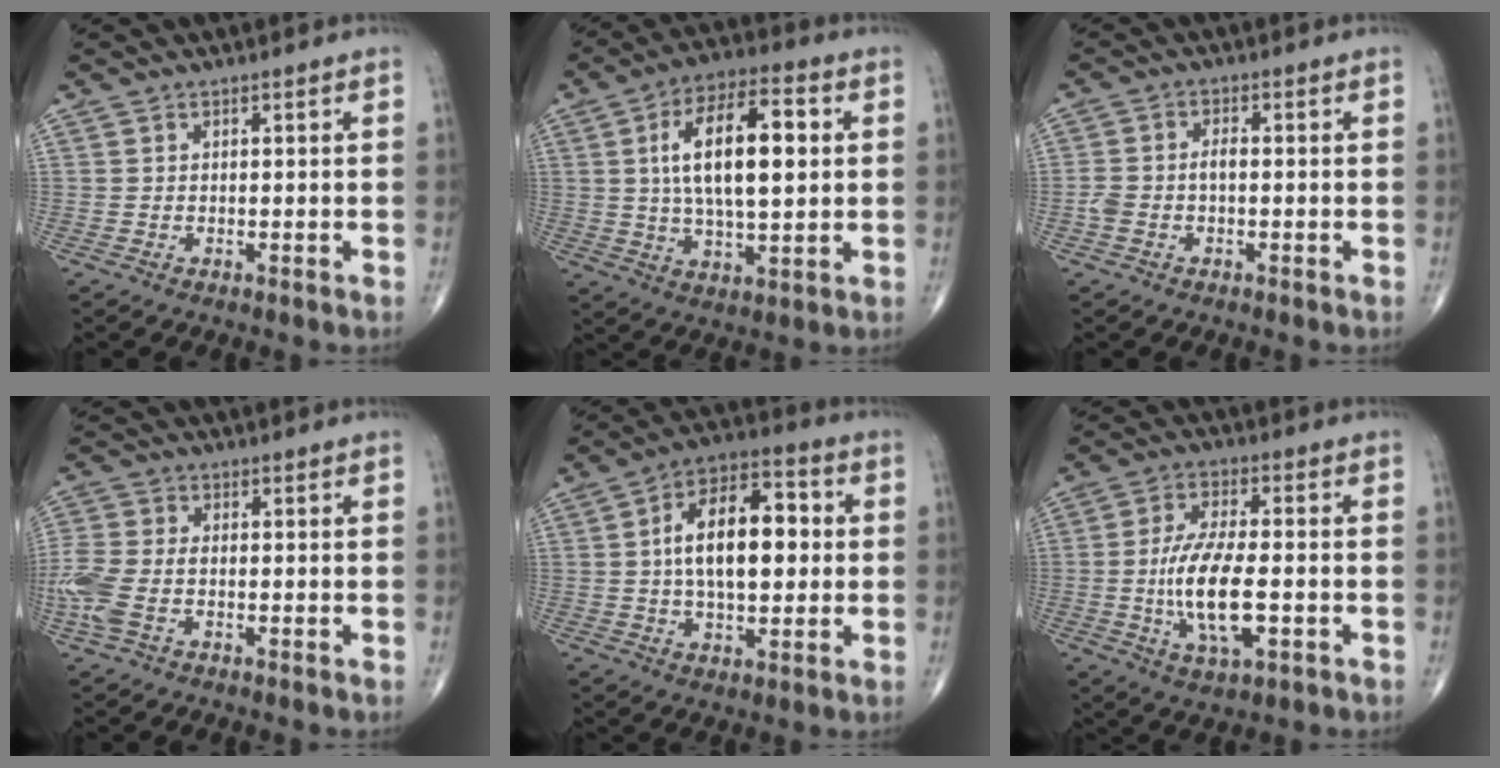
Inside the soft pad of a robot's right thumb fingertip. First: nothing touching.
{"total": 16.7, "force": [2.9, 7.0, 14.8], "torque": [-0.243, 0.006, 0.046]}
{"total": 3.6, "force": [-0.7, 2.0, 2.9], "torque": [-0.073, 0.016, -0.014]}
{"total": 8.5, "force": [-2.3, 5.0, 6.5], "torque": [-0.183, 0.008, -0.048]}
{"total": 15.9, "force": [1.4, 8.2, 13.5], "torque": [-0.205, 0.022, 0.016]}
{"total": 12.8, "force": [-2.3, 5.0, 11.5], "torque": [-0.222, 0.005, -0.039]}